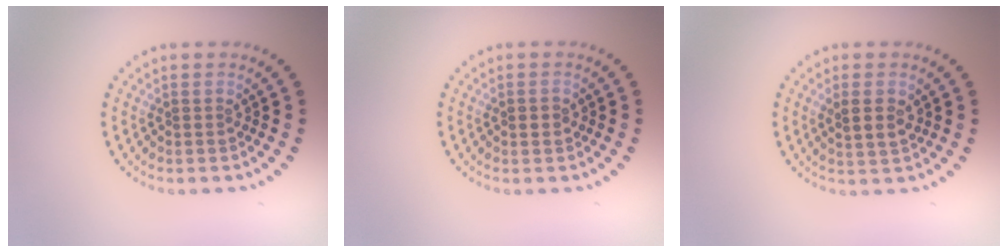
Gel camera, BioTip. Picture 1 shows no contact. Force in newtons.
{"total": 1.5, "press": 1.5, "slide": 0.2}
{"total": 2.2, "press": 2.1, "slide": 0.7}